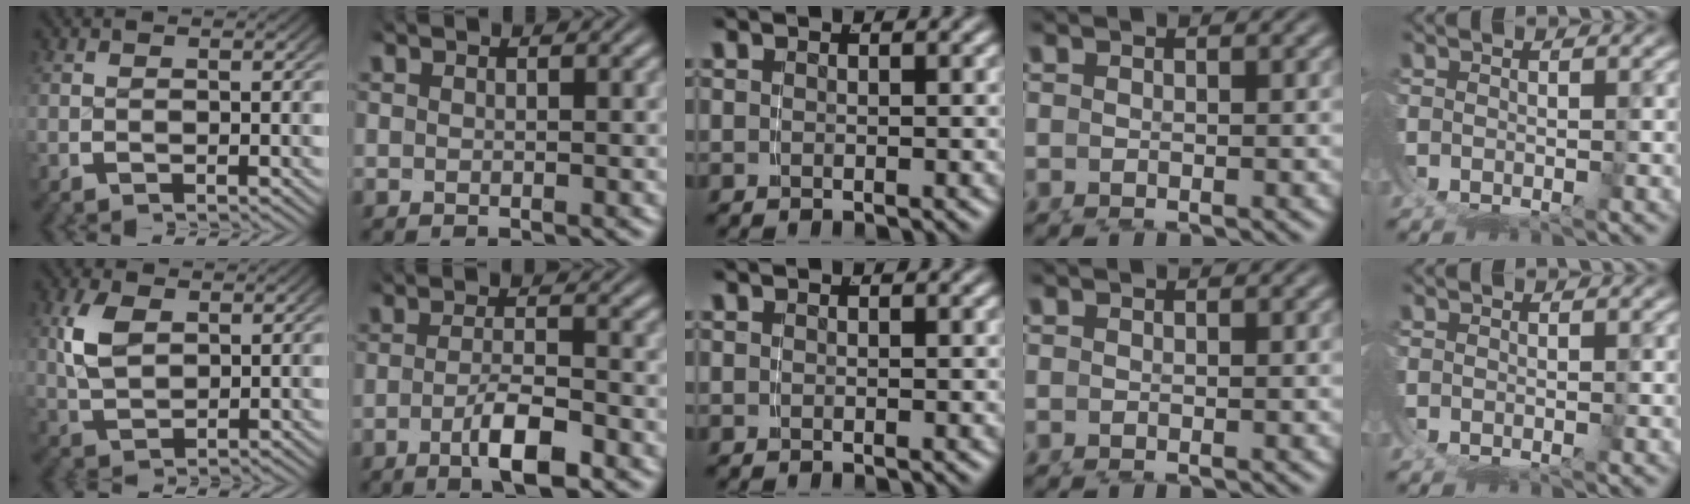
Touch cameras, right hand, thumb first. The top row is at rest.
{"thumb": {"total": 4.1, "force": [1.3, 2.7, 2.8], "torque": [-0.065, -0.008, 0.034]}, "index": {"total": 4.5, "force": [-2.0, 1.1, 3.9], "torque": [-0.065, -0.014, -0.030]}}